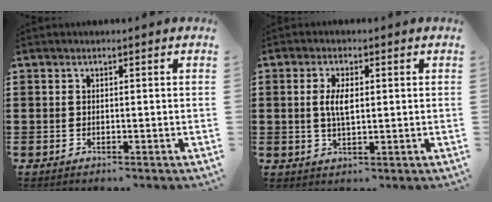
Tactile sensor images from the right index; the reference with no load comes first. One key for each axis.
{"total": 4.0, "fx": 0.4, "fy": 1.4, "fz": 3.7, "tx": -0.074, "ty": 0.005, "tz": 0.005}